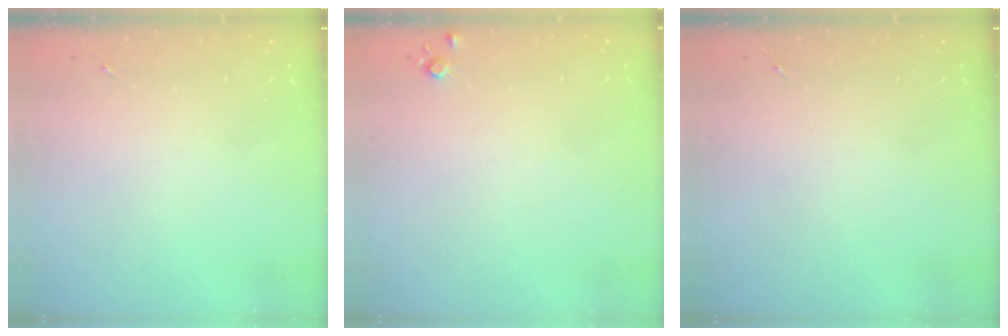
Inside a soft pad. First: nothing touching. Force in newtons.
{"total": 5.1, "press": 5.1, "slide": 0.7}
{"total": 0.0}